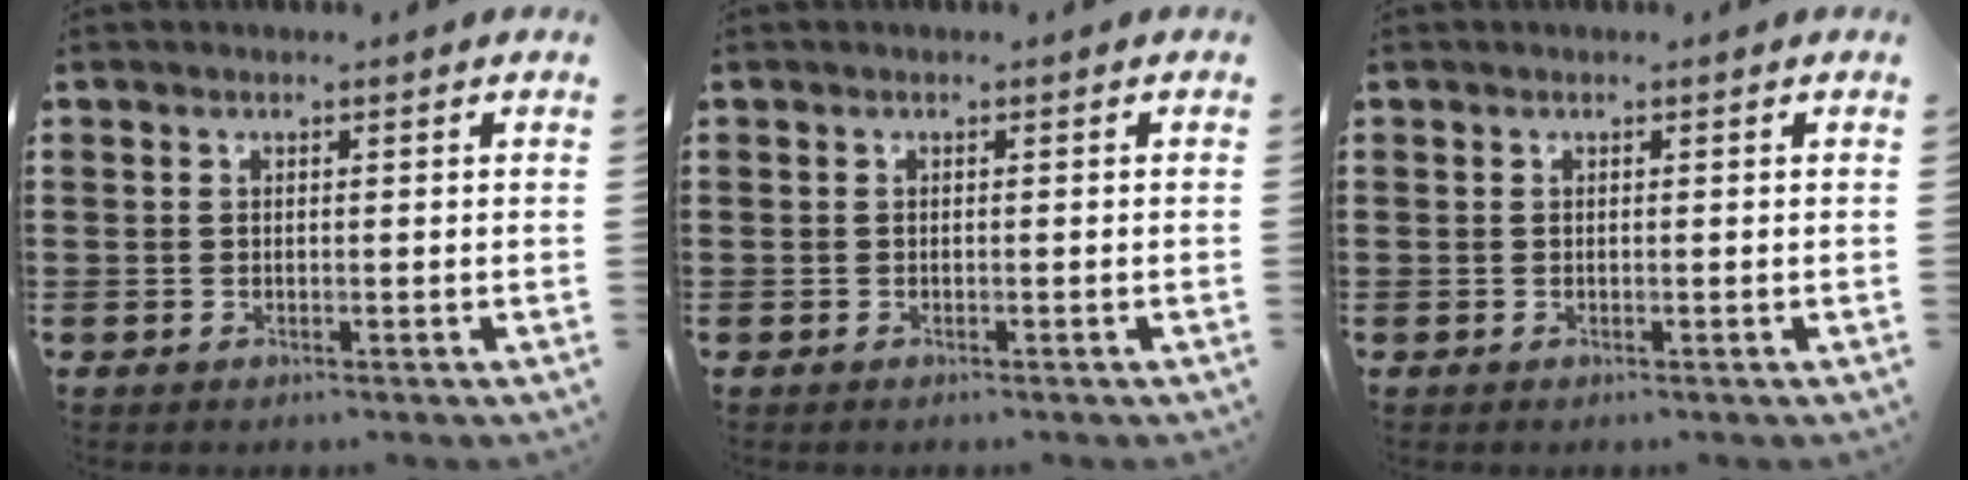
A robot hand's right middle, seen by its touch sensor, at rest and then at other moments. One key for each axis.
{"total": 0.6, "fx": 0.3, "fy": -0.5, "fz": -0.1, "tx": 0.006, "ty": -0.002, "tz": 0.008}
{"total": 0.0}